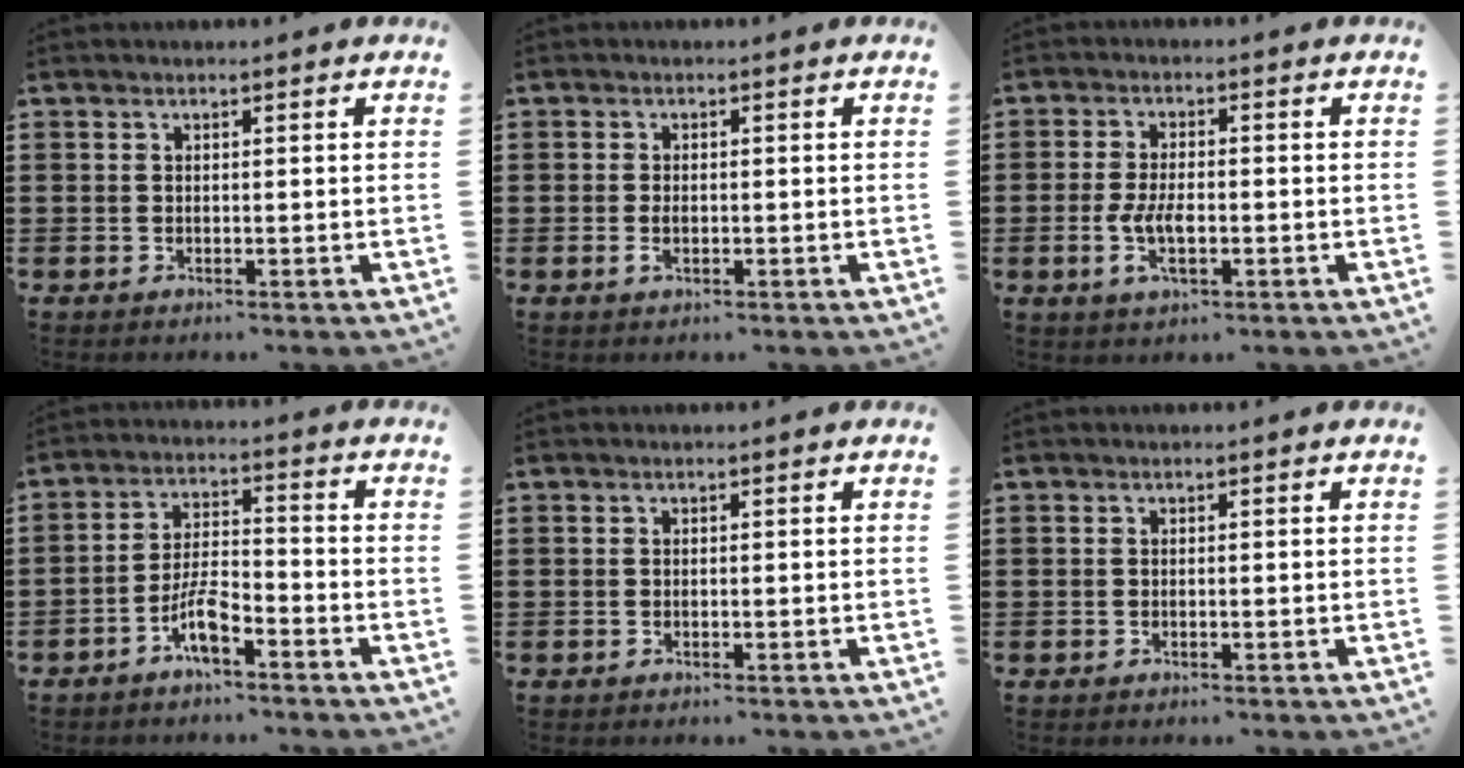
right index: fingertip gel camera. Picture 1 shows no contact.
{"total": 1.7, "force": [-0.4, 0.8, 1.4], "torque": [-0.035, -0.003, -0.010]}
{"total": 5.2, "force": [-1.1, 2.2, 4.5], "torque": [-0.100, -0.004, -0.023]}
{"total": 5.8, "force": [-3.7, 1.7, 4.1], "torque": [-0.103, -0.001, -0.076]}
{"total": 0.0}
{"total": 0.0}